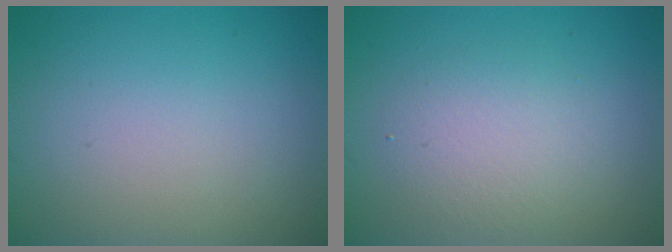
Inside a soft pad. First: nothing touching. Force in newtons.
{"total": 2.9, "press": 2.8, "slide": 0.2}